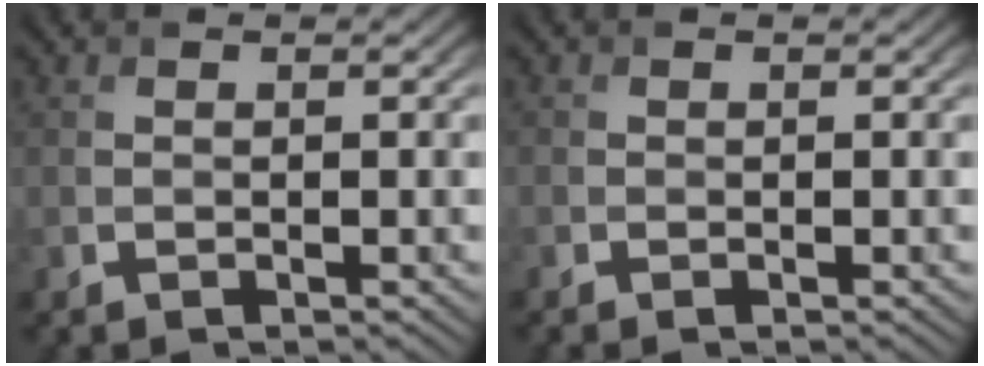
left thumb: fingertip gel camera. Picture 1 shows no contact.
{"total": 0.8, "force": [-0.8, 0.1, 0.2], "torque": [-0.004, -0.005, -0.017]}